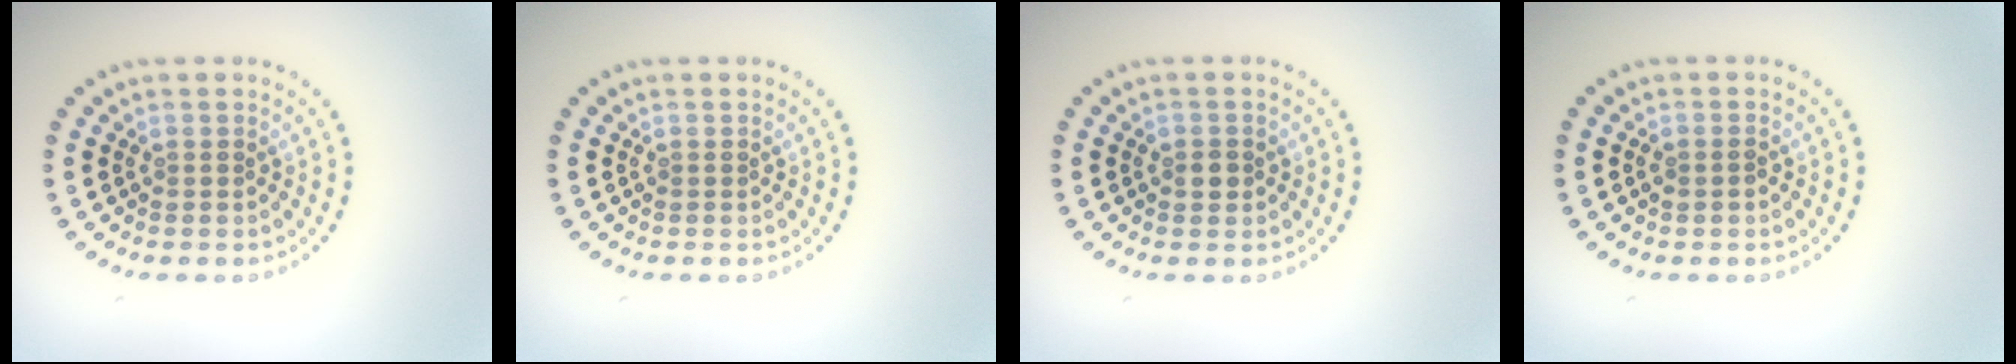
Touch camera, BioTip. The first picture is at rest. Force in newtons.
{"total": 0.0}
{"total": 1.1, "press": 1.1, "slide": 0.3}
{"total": 0.8, "press": 0.7, "slide": 0.2}